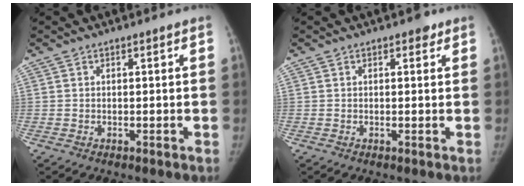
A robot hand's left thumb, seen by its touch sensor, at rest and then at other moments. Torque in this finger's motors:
{"motor_torque": [0.48, 0.24, 0.44, -0.28, 0.05]}